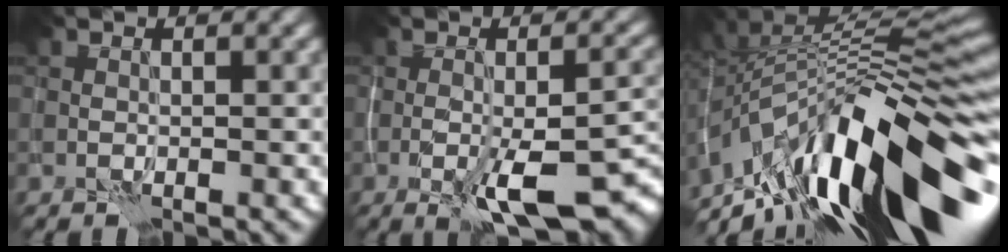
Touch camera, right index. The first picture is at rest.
{"total": 8.4, "force": [-3.2, 2.8, 7.3], "torque": [-0.126, -0.013, -0.052]}
{"total": 14.8, "force": [-6.5, 5.8, 12.0], "torque": [-0.205, 0.019, -0.121]}